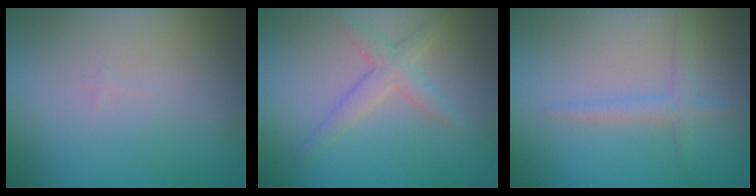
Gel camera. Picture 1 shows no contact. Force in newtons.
{"total": 2.5, "press": 2.5, "slide": 0.1}
{"total": 1.7, "press": 1.7, "slide": 0.1}